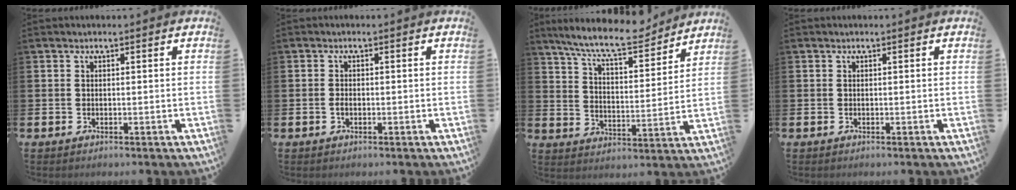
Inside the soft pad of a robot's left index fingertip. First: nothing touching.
{"total": 1.0, "force": [-0.4, 0.6, 0.7], "torque": [-0.013, 0.002, -0.009]}
{"total": 9.6, "force": [8.7, 1.4, 3.8], "torque": [-0.101, -0.050, 0.152]}
{"total": 0.0}